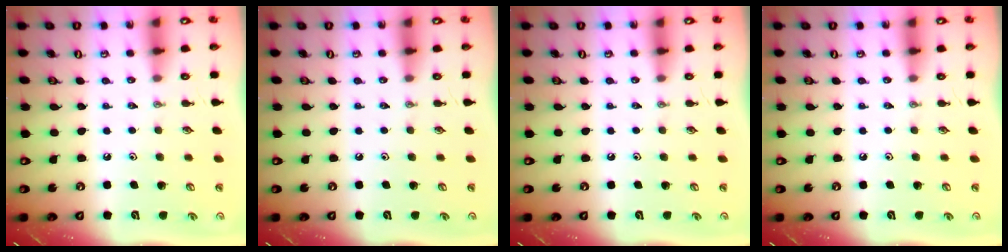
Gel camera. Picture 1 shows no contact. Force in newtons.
{"total": 0.0}
{"total": 0.0}
{"total": 0.0}